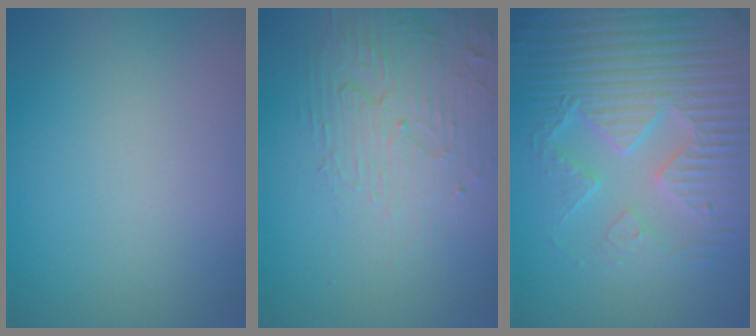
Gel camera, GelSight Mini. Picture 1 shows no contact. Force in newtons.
{"total": 4.4, "press": 3.1, "slide": 3.1}
{"total": 8.3, "press": 6.4, "slide": 5.2}